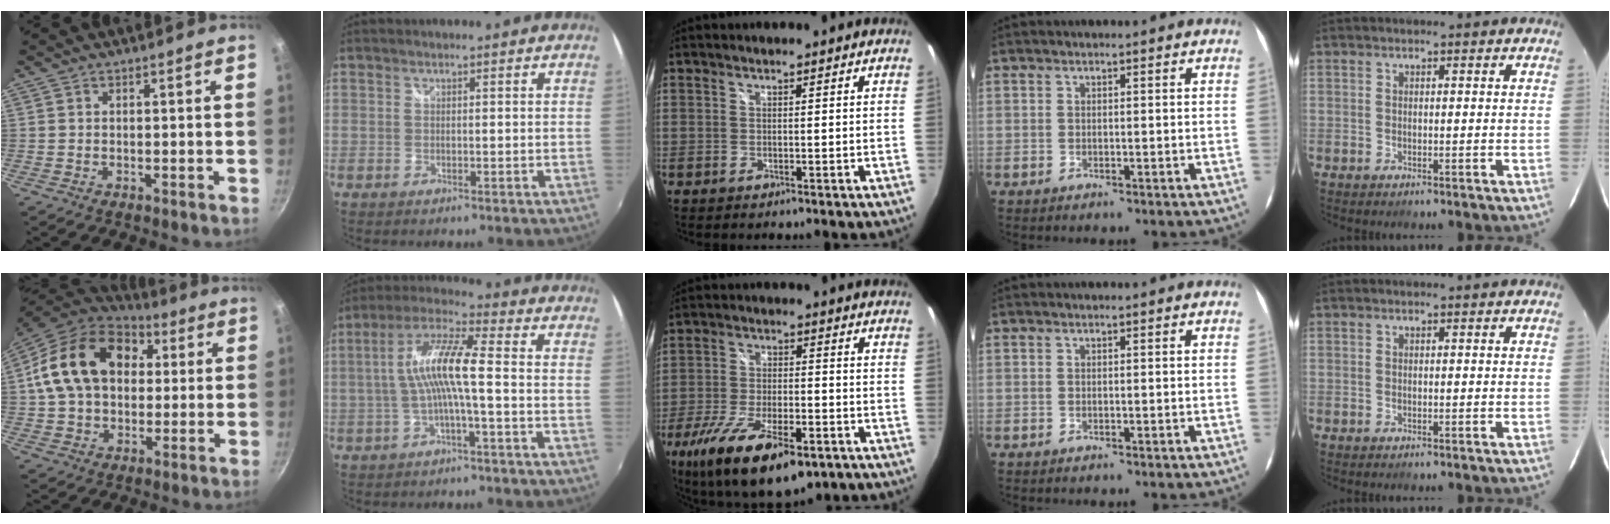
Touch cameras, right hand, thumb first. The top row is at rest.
{"thumb": {"total": 20.2, "force": [4.3, 14.7, 13.2], "torque": [-0.209, 0.027, 0.062]}, "index": {"total": 9.8, "force": [-1.3, 0.7, 9.7], "torque": [-0.199, 0.018, -0.021]}, "middle": {"total": 18.8, "force": [-11.0, 7.0, 13.5], "torque": [-0.267, -0.048, -0.182]}}